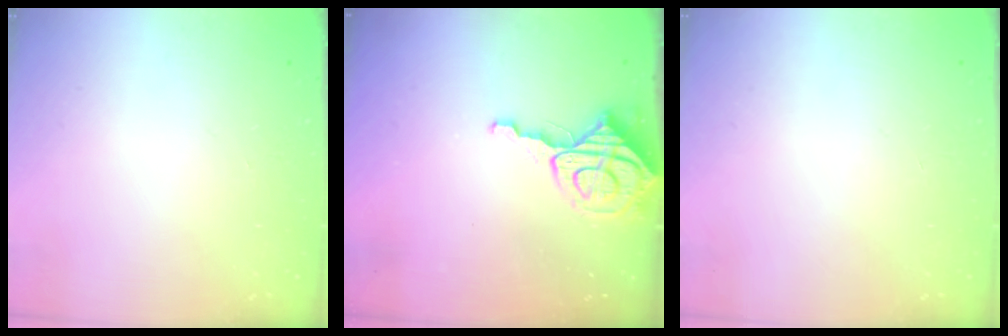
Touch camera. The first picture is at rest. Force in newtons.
{"total": 8.5, "press": 8.5, "slide": 0.9}
{"total": 0.0}